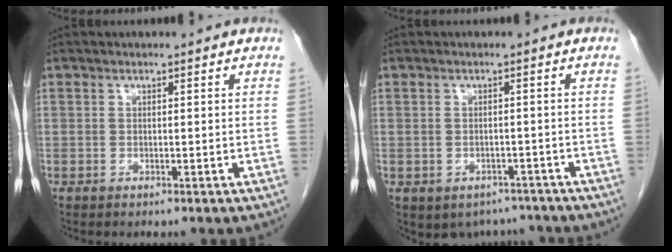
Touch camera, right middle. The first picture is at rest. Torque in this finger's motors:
{"motor_torque": [0.01, -0.01, 0.02, 0.03]}